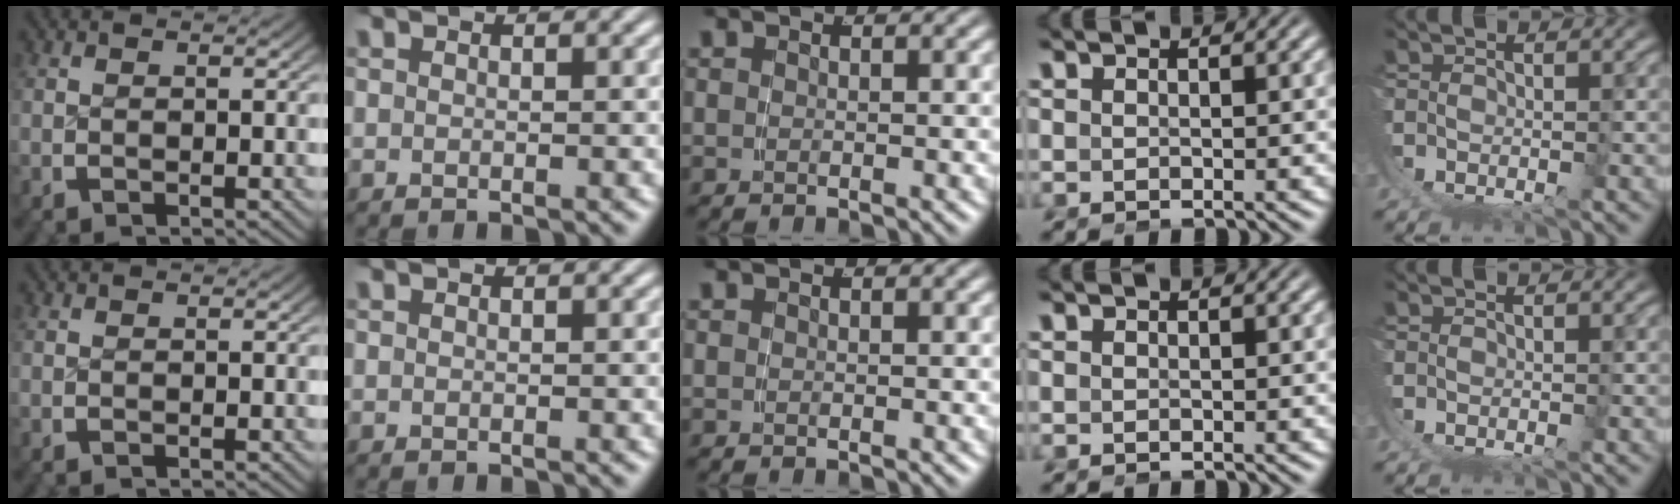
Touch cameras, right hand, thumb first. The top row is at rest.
{}